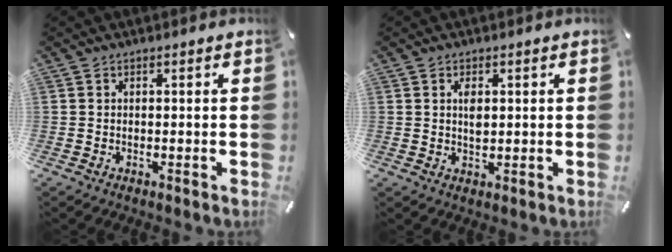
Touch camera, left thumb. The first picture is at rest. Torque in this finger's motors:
{"motor_torque": [0.62, 1.13, 0.27, -0.32, 0.15]}